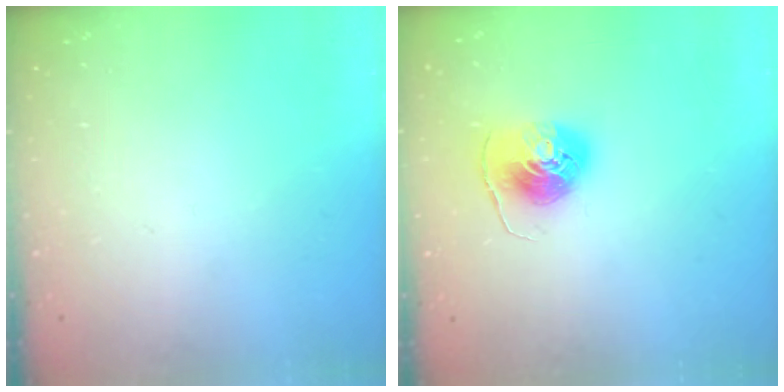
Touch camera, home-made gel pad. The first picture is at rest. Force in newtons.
{"total": 8.1, "press": 8.1, "slide": 0.4}